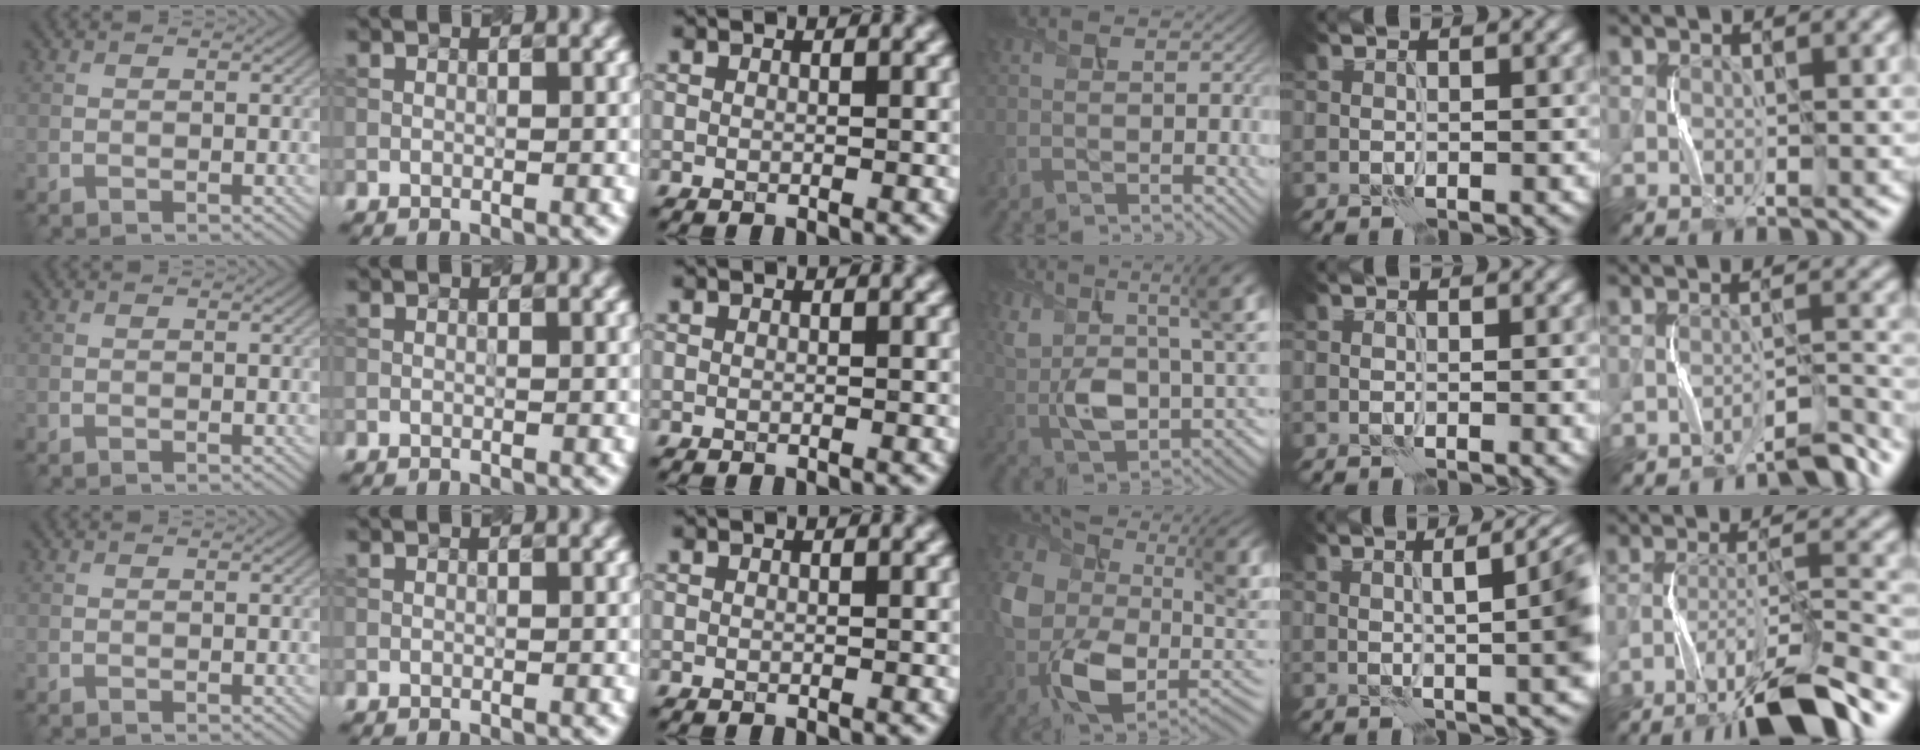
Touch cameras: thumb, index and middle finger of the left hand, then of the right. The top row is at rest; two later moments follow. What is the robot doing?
{"motion": "squeeze", "object": "stress ball aka squeeze ball"}